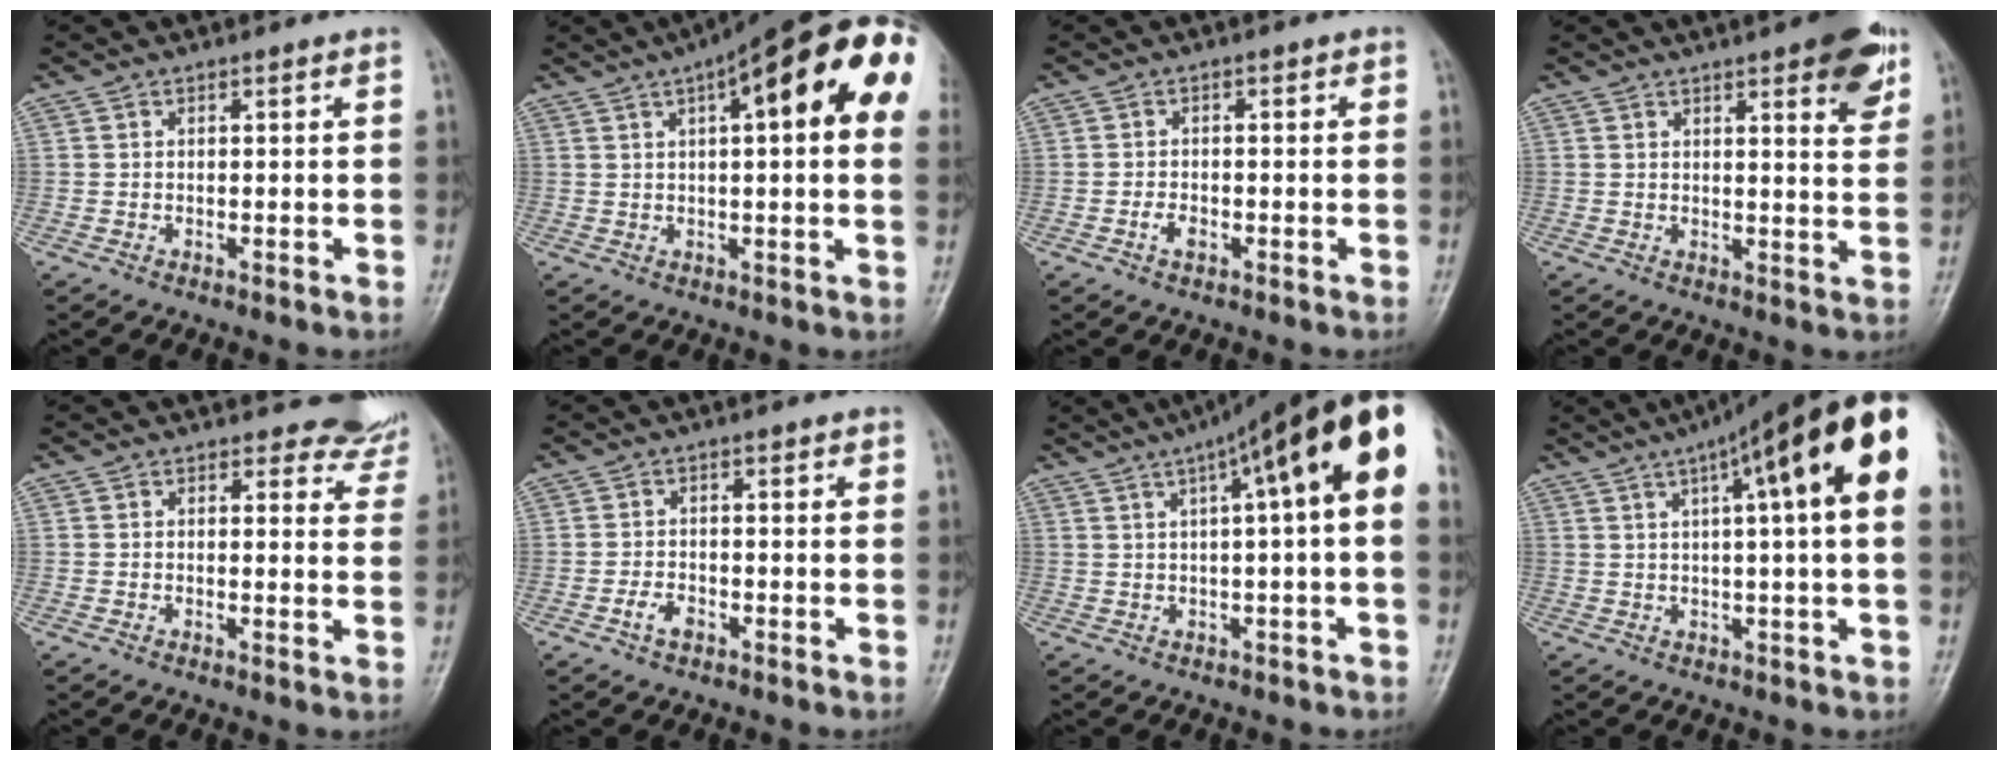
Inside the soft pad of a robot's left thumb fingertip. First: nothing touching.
{"total": 21.2, "force": [7.2, 5.6, 19.1], "torque": [-0.268, 0.033, 0.093]}
{"total": 2.2, "force": [-1.1, 1.4, 1.2], "torque": [-0.017, 0.008, -0.020]}
{"total": 9.3, "force": [5.2, 2.4, 7.4], "torque": [-0.074, -0.021, 0.061]}
{"total": 5.0, "force": [4.5, 2.1, -0.5], "torque": [0.044, -0.033, 0.030]}
{"total": 2.9, "force": [-1.7, 1.7, 1.5], "torque": [-0.026, 0.013, -0.030]}
{"total": 18.3, "force": [5.4, 3.6, 17.1], "torque": [-0.254, 0.038, 0.071]}
{"total": 20.6, "force": [7.0, 3.6, 19.1], "torque": [-0.281, 0.032, 0.092]}